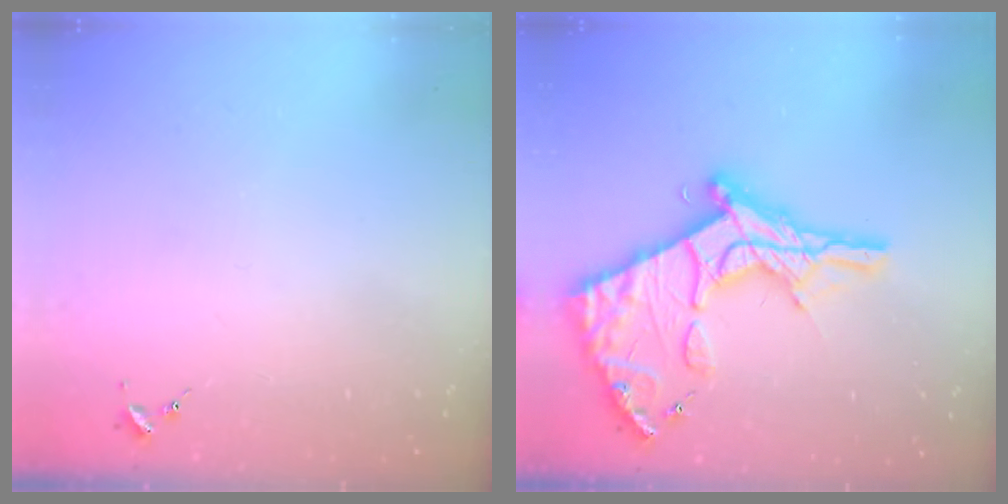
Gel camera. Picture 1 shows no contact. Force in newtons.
{"total": 25.9, "press": 25.8, "slide": 2.1}